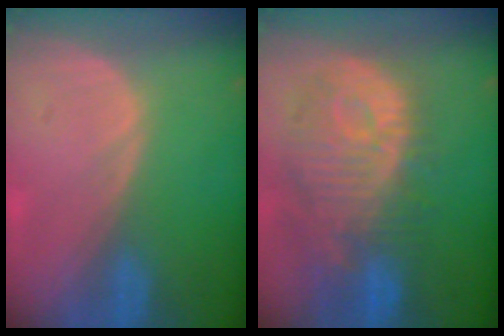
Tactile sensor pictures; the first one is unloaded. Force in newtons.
{"total": 12.4, "press": 11.2, "slide": 5.4}